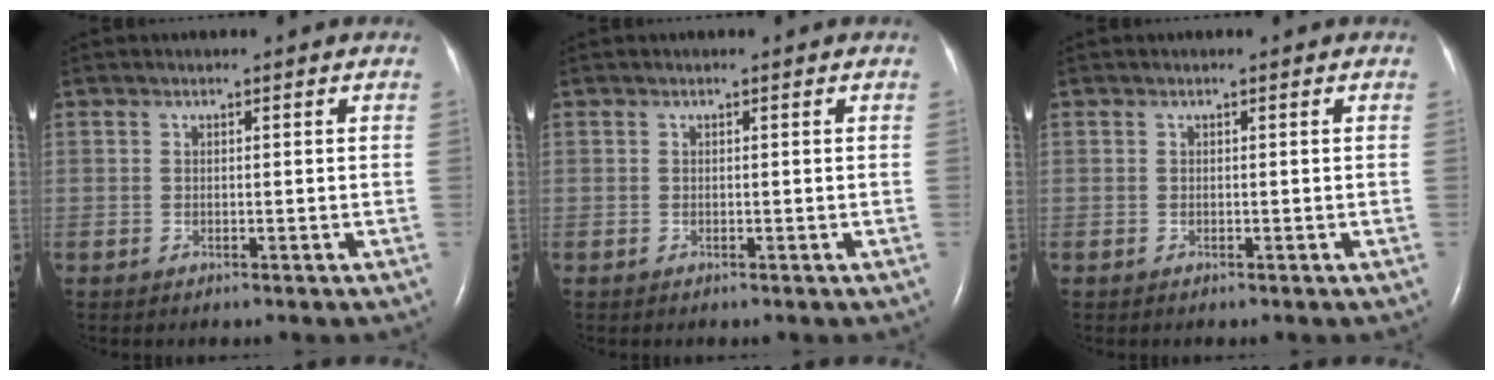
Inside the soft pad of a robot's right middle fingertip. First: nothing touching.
{"total": 0.0}
{"total": 0.0}